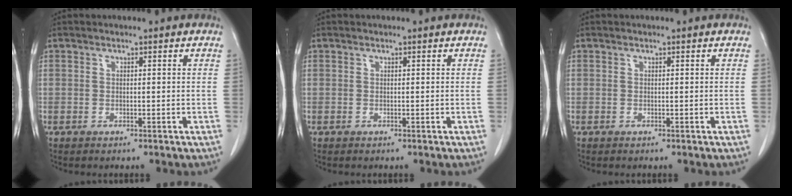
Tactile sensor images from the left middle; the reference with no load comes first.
{"total": 0.0}
{"total": 0.0}